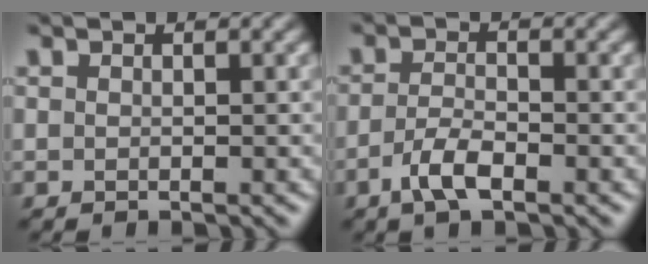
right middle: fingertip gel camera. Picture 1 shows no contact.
{"total": 2.9, "force": [-1.6, 1.0, 2.2], "torque": [-0.052, 0.000, -0.035]}